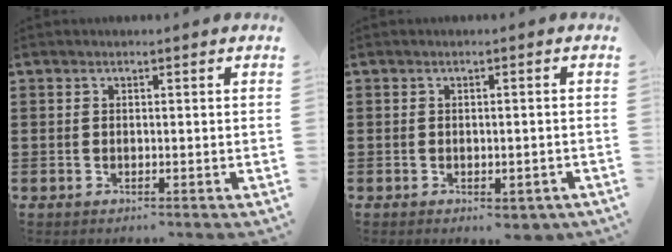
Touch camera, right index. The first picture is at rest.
{"total": 1.2, "force": [-0.9, 0.3, 0.7], "torque": [-0.016, -0.001, -0.019]}